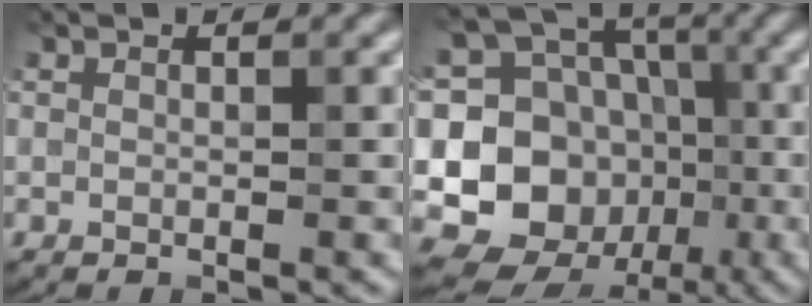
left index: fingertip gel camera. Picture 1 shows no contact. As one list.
[{"total": 13.7, "force": [-1.5, 12.3, 5.9], "torque": [-0.128, 0.018, -0.042]}]